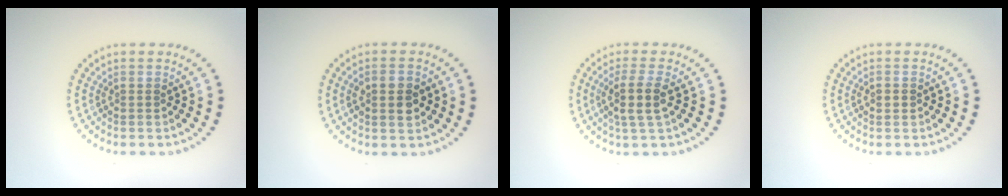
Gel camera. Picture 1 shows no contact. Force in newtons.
{"total": 2.5, "press": 2.5, "slide": 0.3}
{"total": 2.8, "press": 2.3, "slide": 1.6}
{"total": 1.1, "press": 1.1, "slide": 0.2}